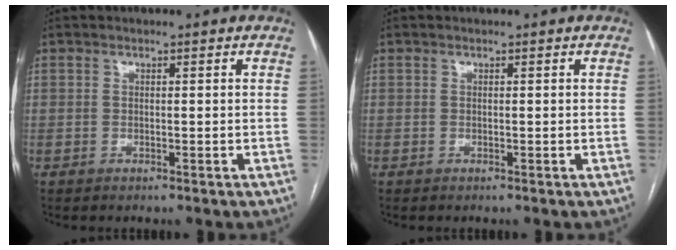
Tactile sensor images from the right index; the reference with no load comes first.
{"total": 0.0}